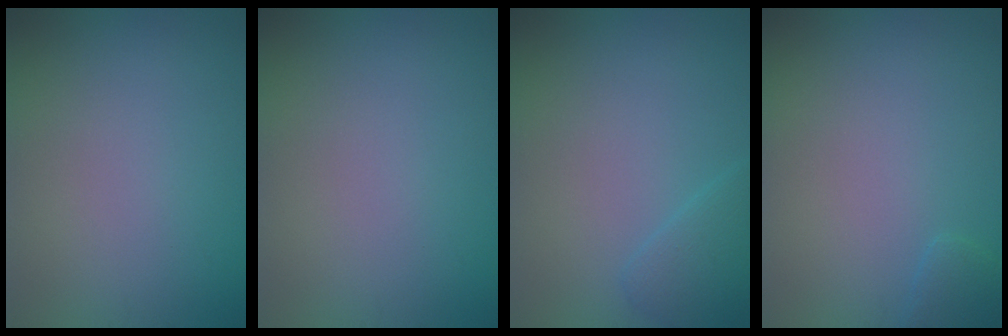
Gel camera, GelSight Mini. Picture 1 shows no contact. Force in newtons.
{"total": 0.0}
{"total": 1.8, "press": 1.8, "slide": 0.1}
{"total": 1.0, "press": 1.0, "slide": 0.1}